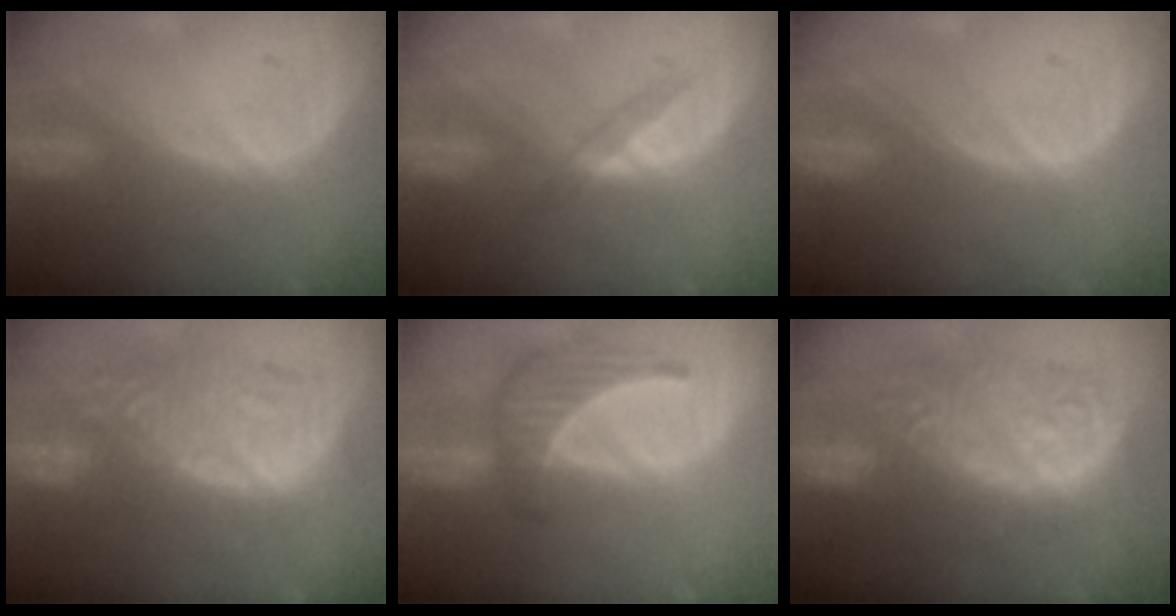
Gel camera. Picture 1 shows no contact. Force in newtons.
{"total": 2.4, "press": 2.2, "slide": 1.1}
{"total": 0.0}
{"total": 10.7, "press": 10.4, "slide": 2.4}
{"total": 6.5, "press": 6.5, "slide": 0.3}
{"total": 12.5, "press": 12.4, "slide": 1.1}